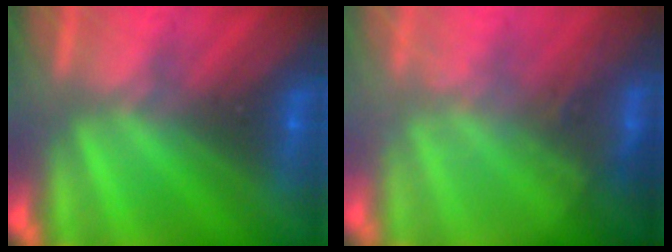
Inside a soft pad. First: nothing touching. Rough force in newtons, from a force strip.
{"total": 2.7}